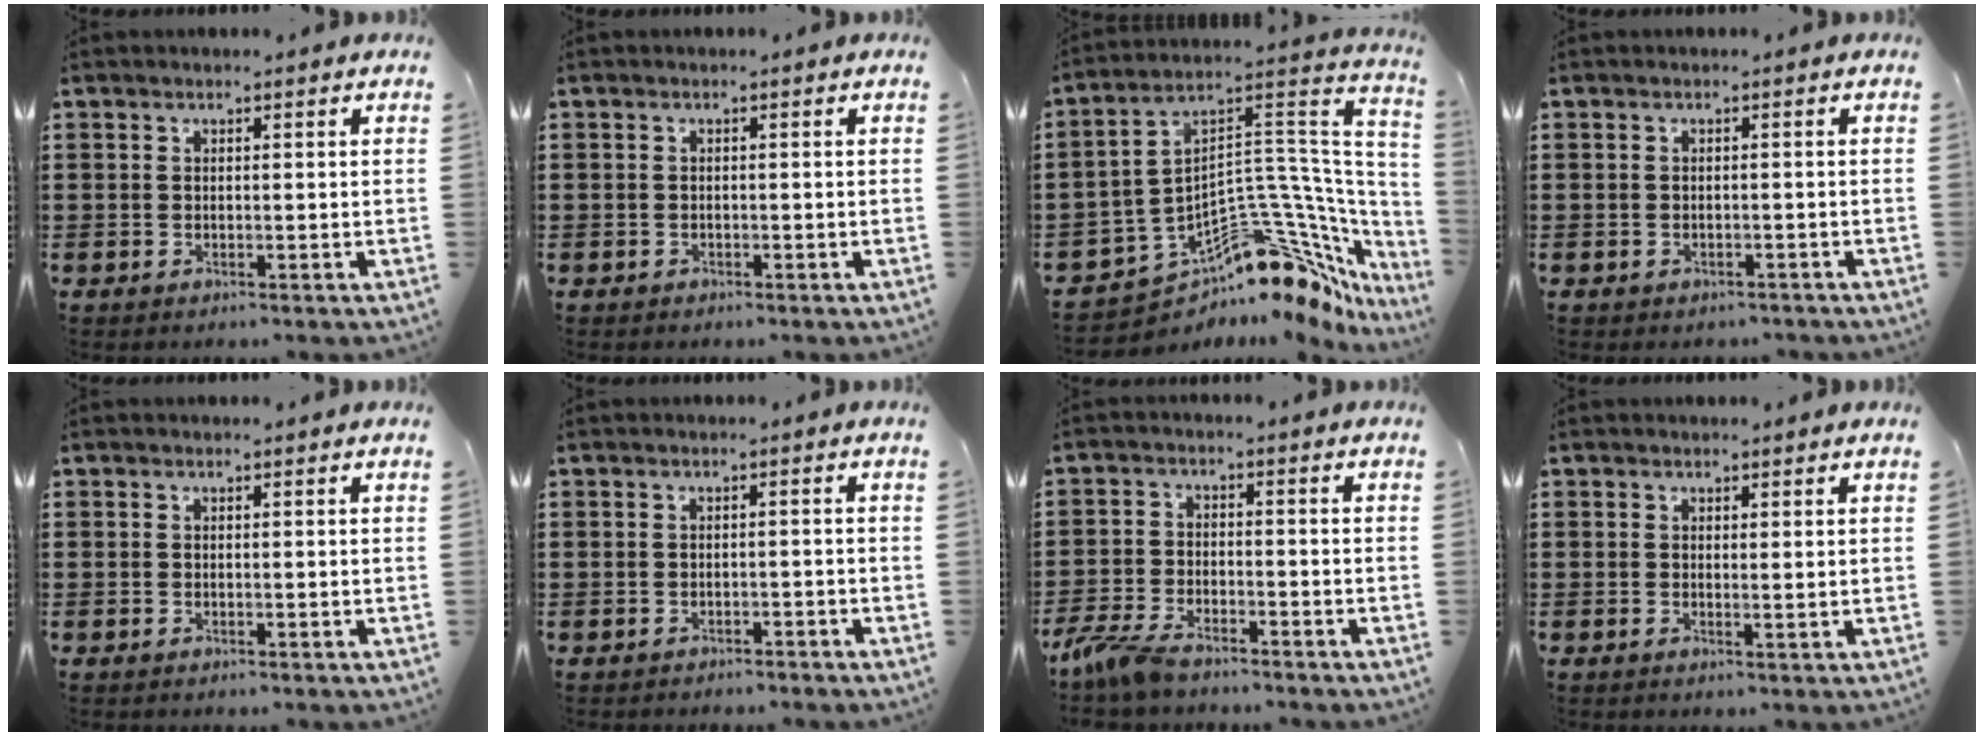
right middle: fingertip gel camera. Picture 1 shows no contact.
{"total": 0.5, "force": [-0.4, 0.4, 0.0], "torque": [-0.001, 0.003, -0.010]}
{"total": 10.2, "force": [-6.2, 3.9, 7.1], "torque": [-0.138, -0.026, -0.129]}
{"total": 0.7, "force": [-0.6, 0.2, 0.0], "torque": [-0.003, -0.001, -0.014]}
{"total": 0.0}
{"total": 1.0, "force": [-1.0, 0.2, 0.0], "torque": [-0.003, -0.001, -0.020]}
{"total": 5.3, "force": [-4.4, 1.3, 2.7], "torque": [-0.079, -0.010, -0.091]}
{"total": 0.9, "force": [0.7, -0.2, 0.5], "torque": [-0.004, -0.009, 0.011]}